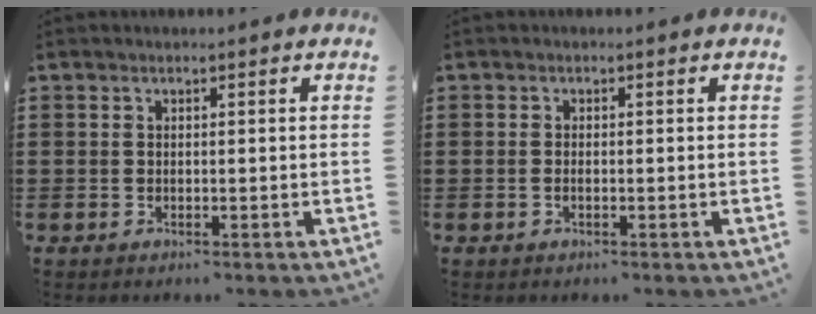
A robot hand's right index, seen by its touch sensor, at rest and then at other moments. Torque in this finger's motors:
{"motor_torque": [-0.30, 1.85, -0.05, -0.01]}